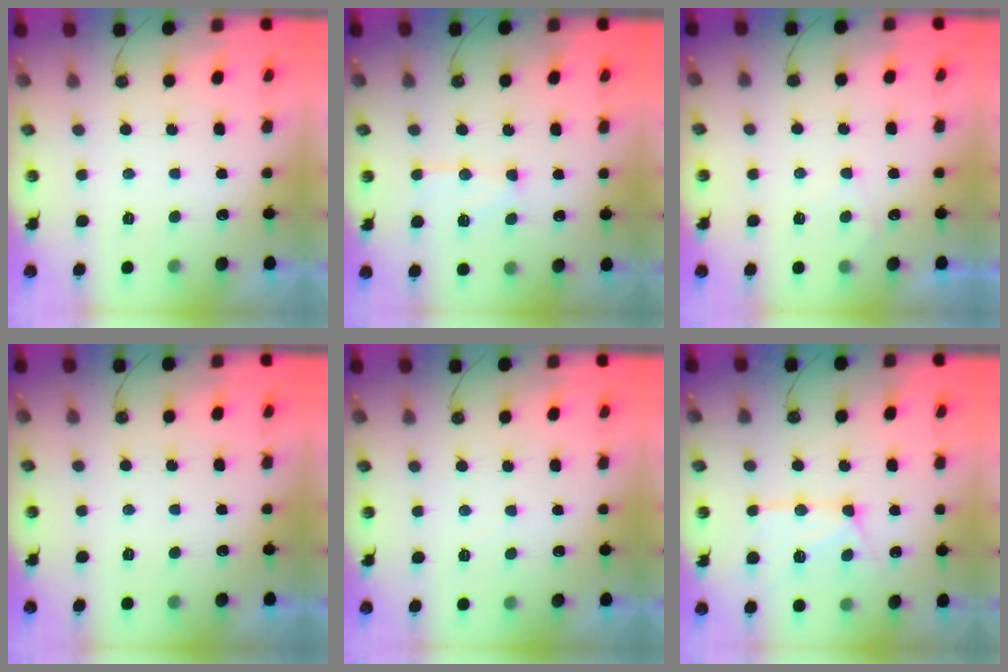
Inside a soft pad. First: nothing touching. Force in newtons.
{"total": 10.9, "press": 10.9, "slide": 0.9}
{"total": 4.7, "press": 4.7, "slide": 0.5}
{"total": 0.0}
{"total": 3.4, "press": 3.4, "slide": 0.4}
{"total": 14.2, "press": 14.1, "slide": 1.0}